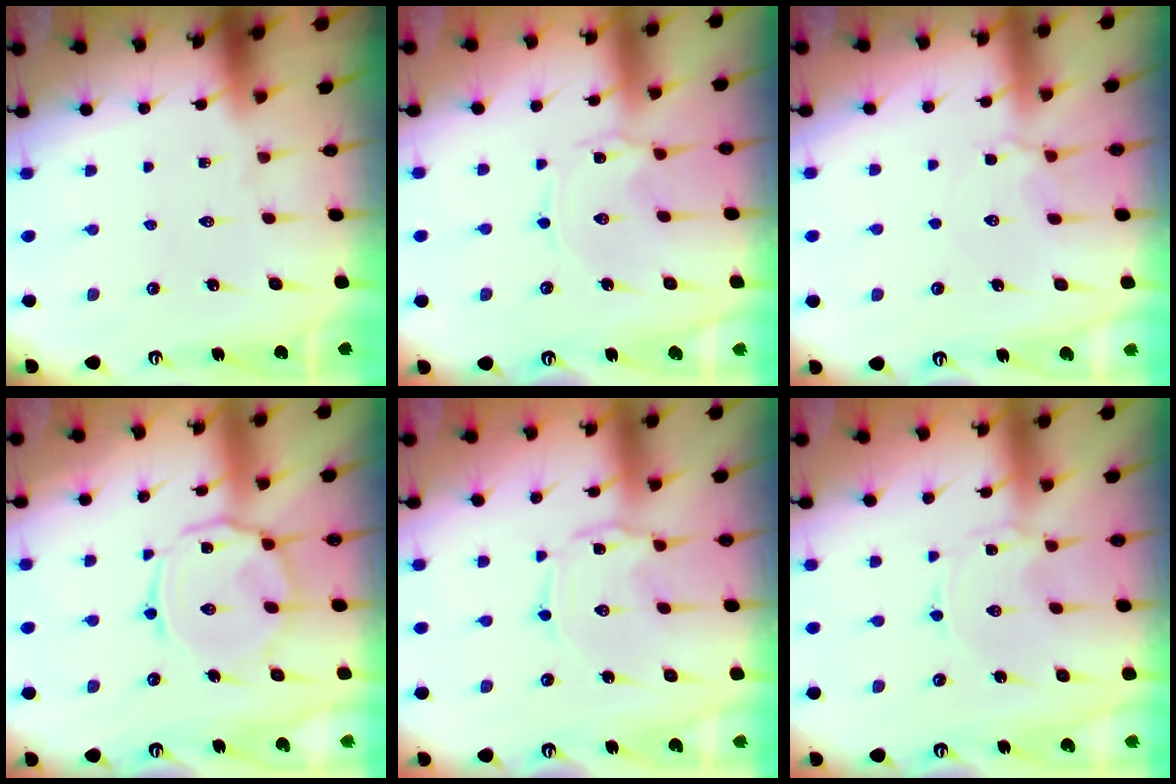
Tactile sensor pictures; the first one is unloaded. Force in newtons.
{"total": 1.3, "press": 1.2, "slide": 0.2}
{"total": 3.6, "press": 3.6, "slide": 0.7}
{"total": 9.3, "press": 9.3, "slide": 0.9}
{"total": 1.7, "press": 1.7, "slide": 0.2}
{"total": 0.0}